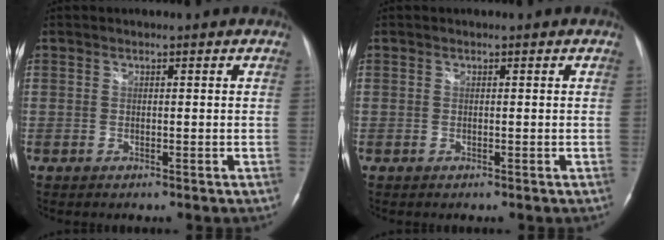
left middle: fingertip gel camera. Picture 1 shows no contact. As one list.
[{"total": 0.0}]